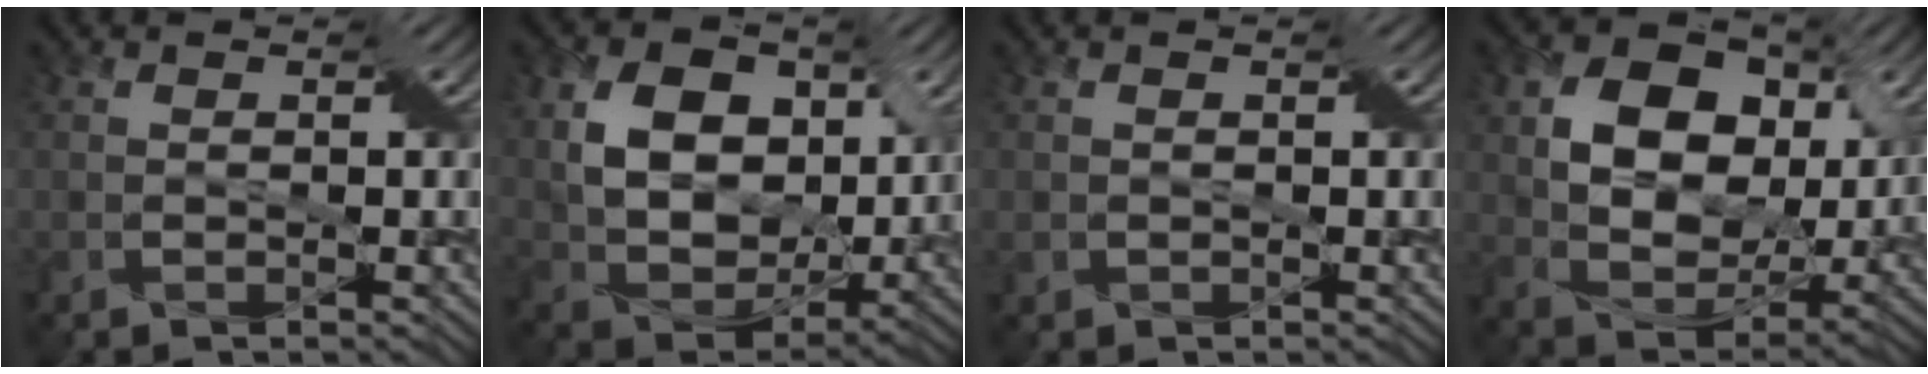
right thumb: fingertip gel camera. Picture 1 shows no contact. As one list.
[{"total": 10.9, "force": [2.8, 7.8, 7.1], "torque": [-0.169, -0.002, 0.043]}, {"total": 0.9, "force": [-0.2, 0.8, 0.3], "torque": [-0.013, -0.004, -0.005]}, {"total": 11.1, "force": [3.1, 8.0, 7.1], "torque": [-0.155, 0.000, 0.046]}]